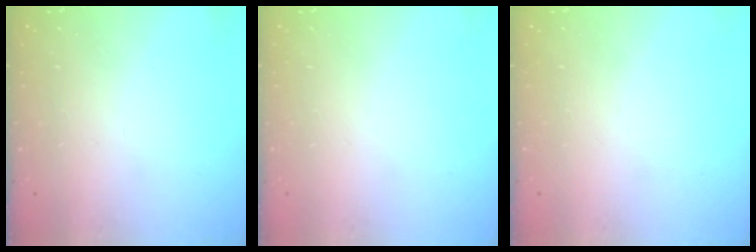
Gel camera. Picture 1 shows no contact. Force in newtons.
{"total": 0.0}
{"total": 0.0}